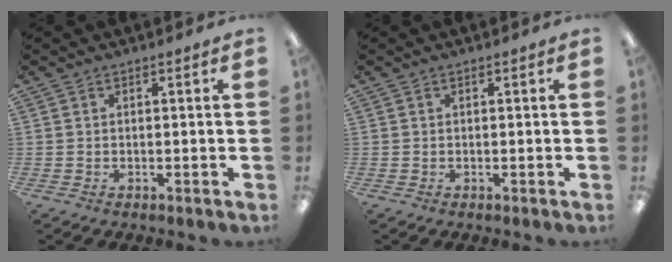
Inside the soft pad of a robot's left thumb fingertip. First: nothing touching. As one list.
[{"total": 0.0}]